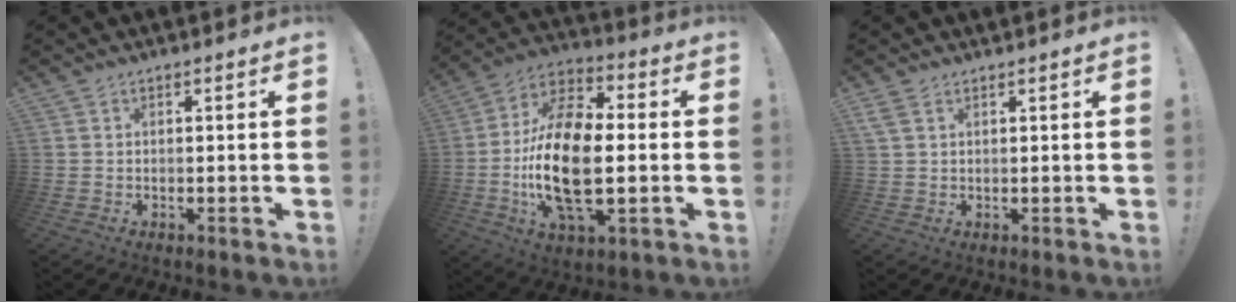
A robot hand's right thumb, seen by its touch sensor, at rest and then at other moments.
{"total": 22.0, "force": [-2.5, 10.8, 19.0], "torque": [-0.382, 0.004, -0.043]}
{"total": 1.4, "force": [0.7, 0.5, 1.1], "torque": [-0.026, 0.005, 0.014]}